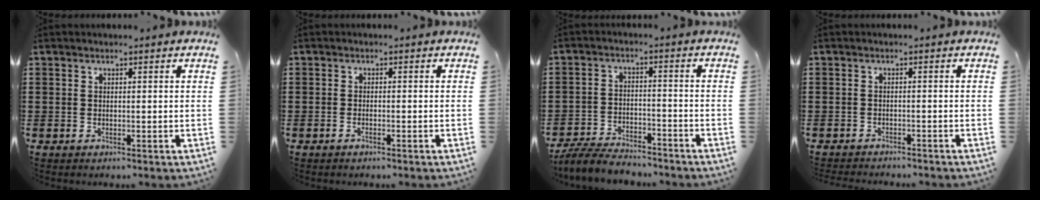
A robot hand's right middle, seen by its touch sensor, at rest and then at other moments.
{"total": 0.9, "force": [-0.6, 0.1, 0.6], "torque": [-0.013, -0.003, -0.011]}
{"total": 5.5, "force": [-5.2, 1.0, 1.4], "torque": [-0.034, 0.002, -0.104]}
{"total": 1.4, "force": [-1.4, 0.0, 0.0], "torque": [-0.004, 0.000, -0.029]}